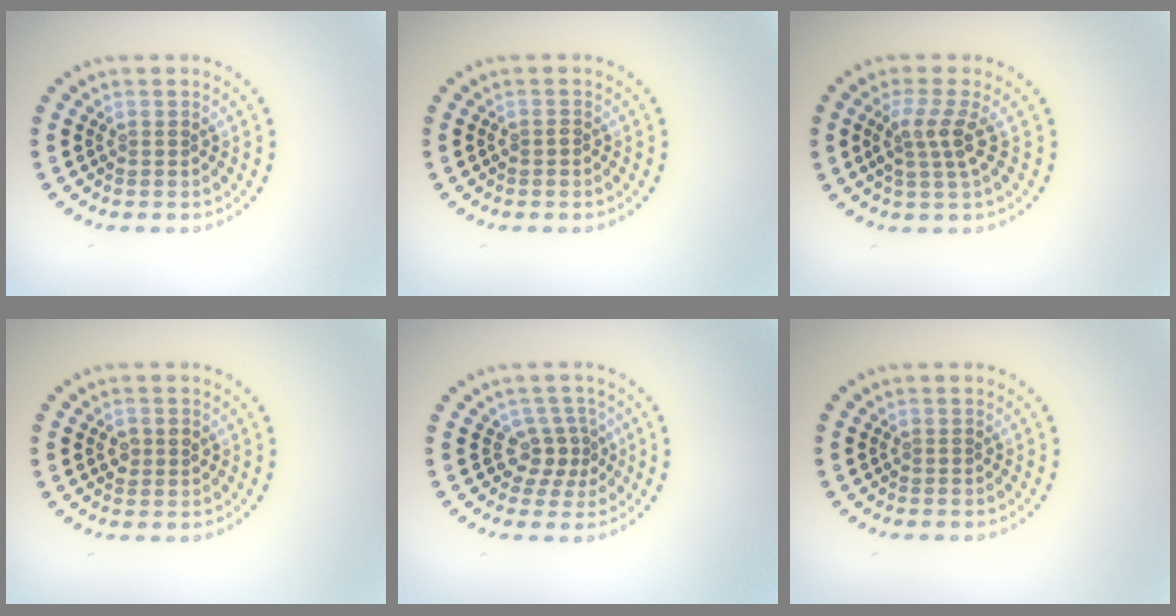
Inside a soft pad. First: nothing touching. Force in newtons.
{"total": 0.7, "press": 0.7, "slide": 0.1}
{"total": 2.7, "press": 2.0, "slide": 1.8}
{"total": 1.6, "press": 1.5, "slide": 0.1}
{"total": 2.6, "press": 1.8, "slide": 1.8}
{"total": 0.0}